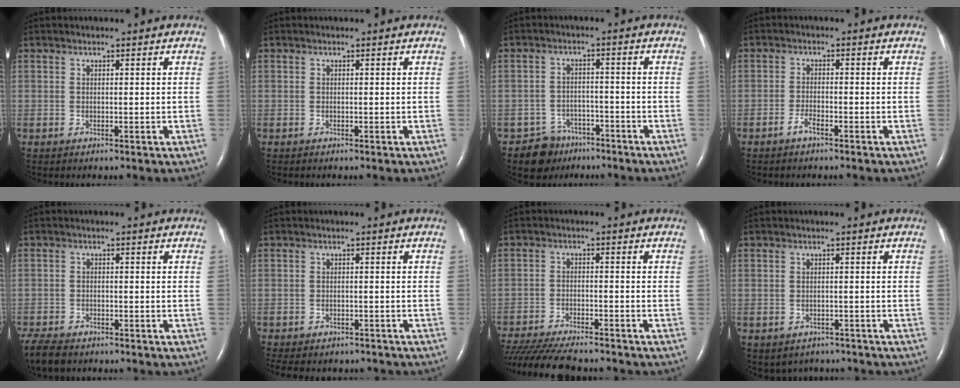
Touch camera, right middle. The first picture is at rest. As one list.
[{"total": 0.0}, {"total": 5.2, "force": [-3.7, 3.6, -0.3], "torque": [0.008, 0.010, -0.057]}, {"total": 1.9, "force": [-1.4, 0.3, 1.2], "torque": [-0.028, 0.000, -0.029]}, {"total": 6.4, "force": [-5.4, 2.3, 2.5], "torque": [-0.045, -0.013, -0.091]}, {"total": 11.4, "force": [-9.8, 4.5, 3.8], "torque": [-0.079, -0.003, -0.118]}, {"total": 15.1, "force": [-13.5, 1.9, 6.5], "torque": [-0.126, -0.032, -0.209]}, {"total": 5.3, "force": [-4.3, 3.0, 0.4], "torque": [-0.002, 0.010, -0.052]}]